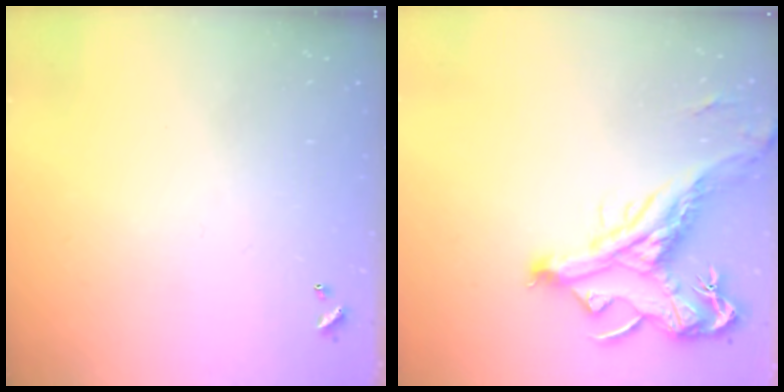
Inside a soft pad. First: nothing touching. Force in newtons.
{"total": 3.5, "press": 3.3, "slide": 1.3}